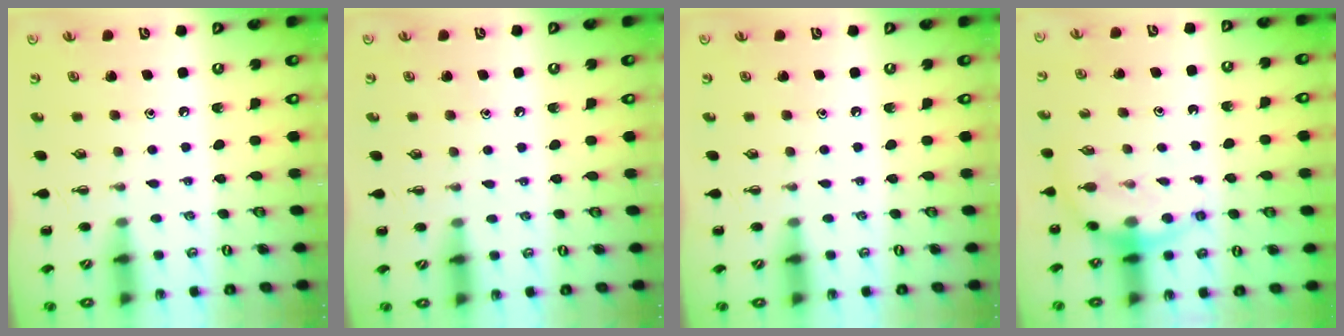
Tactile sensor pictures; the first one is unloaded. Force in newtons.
{"total": 3.6, "press": 3.4, "slide": 1.1}
{"total": 0.0}
{"total": 7.3, "press": 7.2, "slide": 1.3}